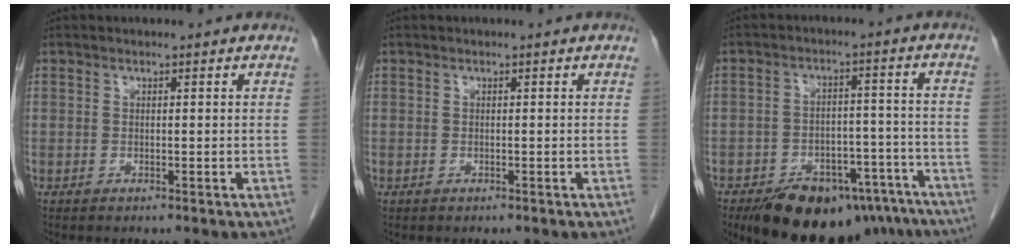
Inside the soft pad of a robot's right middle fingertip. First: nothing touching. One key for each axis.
{"total": 0.0}
{"total": 17.7, "fx": -13.6, "fy": 8.0, "fz": 8.0, "tx": -0.098, "ty": 0.016, "tz": -0.185}